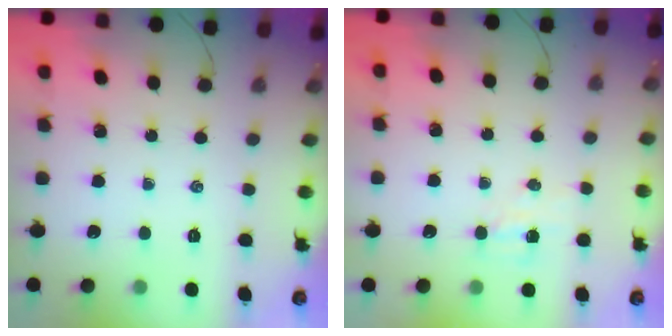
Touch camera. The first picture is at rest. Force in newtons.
{"total": 4.0, "press": 3.8, "slide": 1.1}